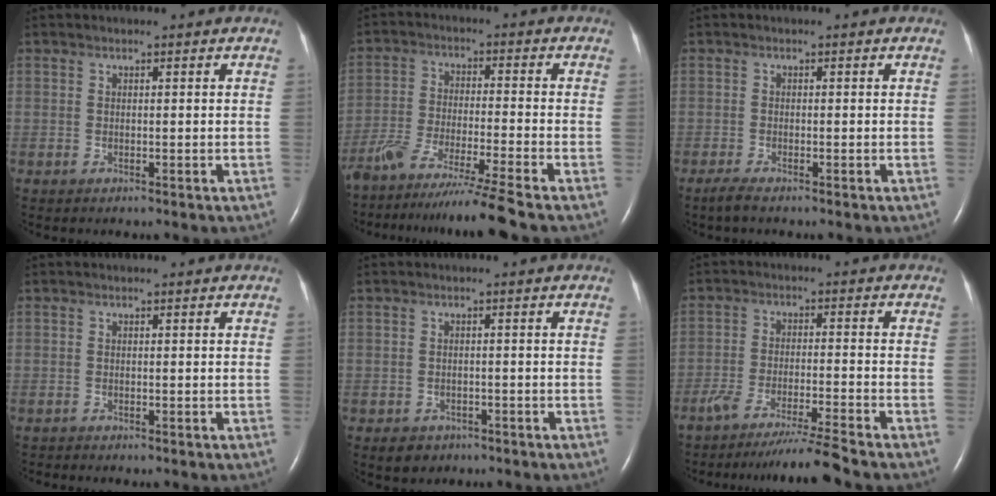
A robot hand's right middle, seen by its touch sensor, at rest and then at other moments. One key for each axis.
{"total": 12.3, "fx": -10.4, "fy": -2.4, "fz": 6.2, "tx": -0.096, "ty": -0.040, "tz": -0.175}
{"total": 1.6, "fx": -1.2, "fy": 0.0, "fz": 1.0, "tx": -0.035, "ty": -0.008, "tz": -0.026}
{"total": 0.0}
{"total": 2.6, "fx": -1.7, "fy": 1.9, "fz": 0.6, "tx": -0.015, "ty": 0.004, "tz": -0.017}
{"total": 8.3, "fx": -7.2, "fy": -1.9, "fz": 3.7, "tx": -0.054, "ty": -0.029, "tz": -0.123}